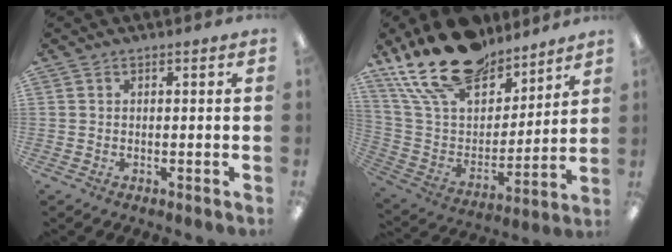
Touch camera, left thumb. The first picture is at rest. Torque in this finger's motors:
{"motor_torque": [0.74, 0.34, 1.48, -1.29, 0.41]}